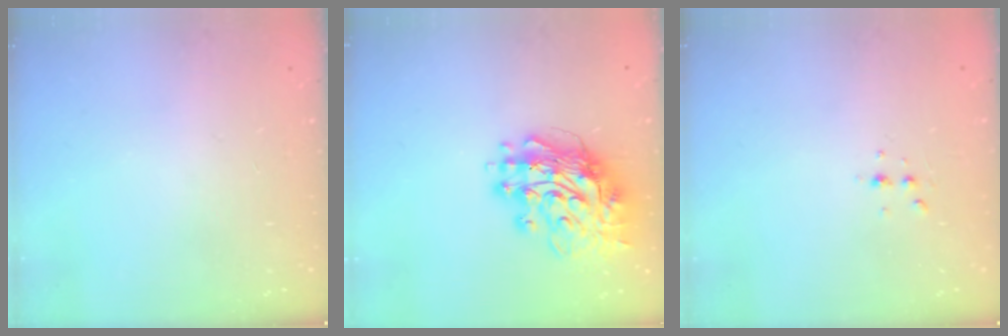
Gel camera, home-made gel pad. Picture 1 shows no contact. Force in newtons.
{"total": 17.5, "press": 17.4, "slide": 1.7}
{"total": 3.1, "press": 3.0, "slide": 0.9}